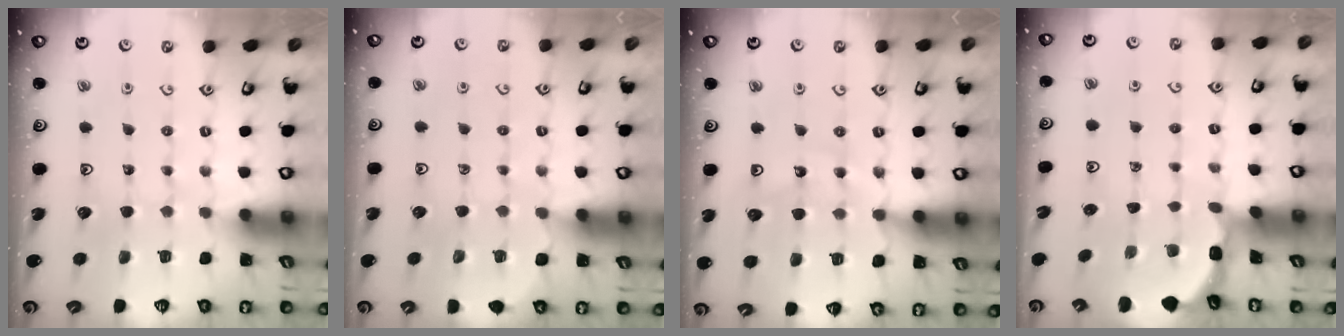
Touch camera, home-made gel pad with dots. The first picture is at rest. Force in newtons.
{"total": 5.1, "press": 4.9, "slide": 1.2}
{"total": 12.5, "press": 12.0, "slide": 3.4}
{"total": 2.1, "press": 2.1, "slide": 0.1}